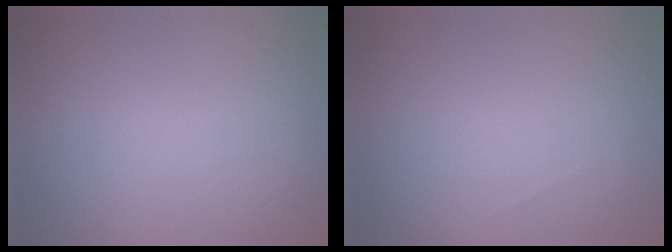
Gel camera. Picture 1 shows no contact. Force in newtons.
{"total": 0.0}